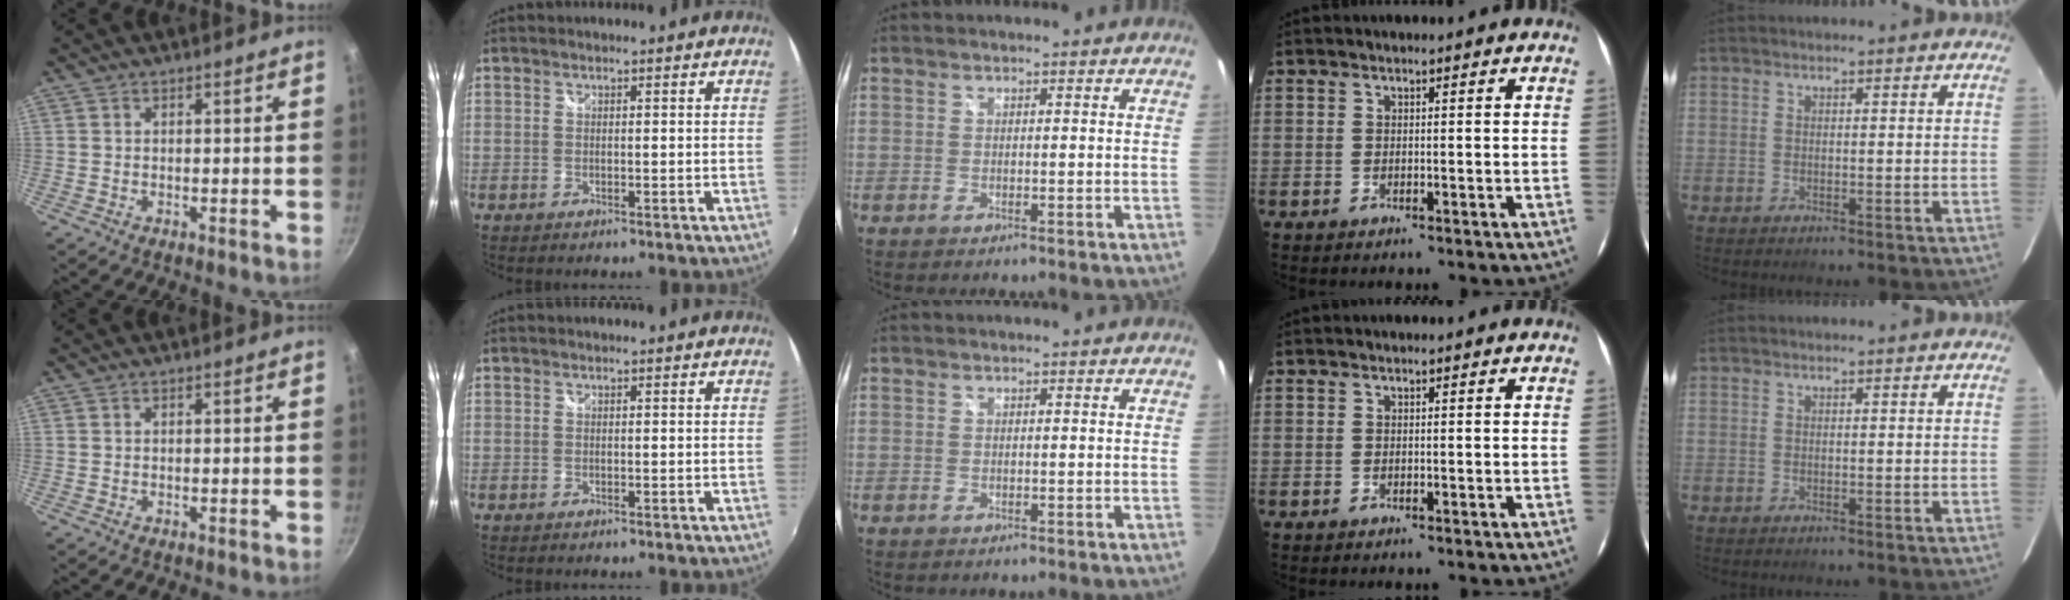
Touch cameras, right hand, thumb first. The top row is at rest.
{}